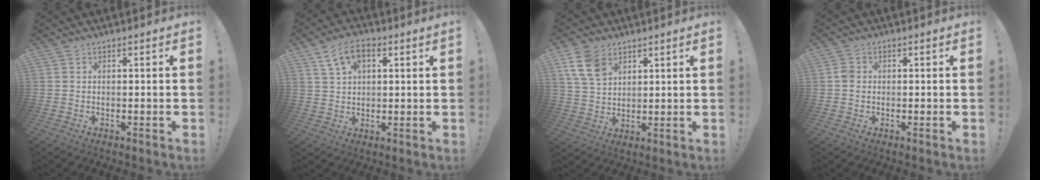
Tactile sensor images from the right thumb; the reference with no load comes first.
{"total": 7.8, "force": [3.5, 3.9, 5.7], "torque": [-0.097, 0.001, 0.068]}
{"total": 10.4, "force": [5.7, 6.7, 5.5], "torque": [-0.103, -0.020, 0.113]}
{"total": 4.8, "force": [-0.5, 3.8, 2.9], "torque": [-0.048, 0.010, -0.007]}